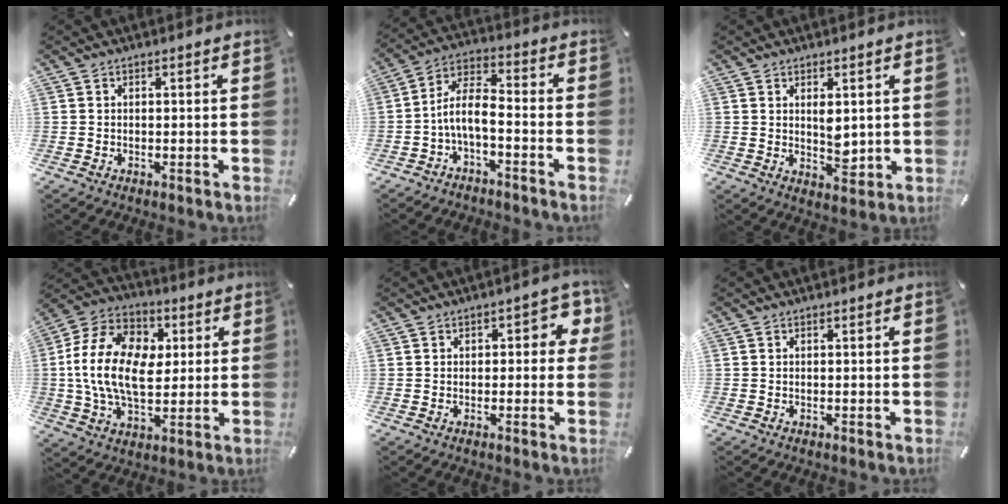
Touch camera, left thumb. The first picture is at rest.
{"total": 7.2, "force": [-3.4, 3.0, 5.7], "torque": [-0.117, -0.001, -0.064]}
{"total": 5.0, "force": [1.4, 3.0, 3.7], "torque": [-0.043, -0.015, 0.022]}
{"total": 18.5, "force": [1.3, 12.9, 13.2], "torque": [-0.273, 0.011, 0.021]}
{"total": 4.8, "force": [1.1, 2.8, 3.7], "torque": [-0.044, 0.001, 0.011]}
{"total": 0.0}